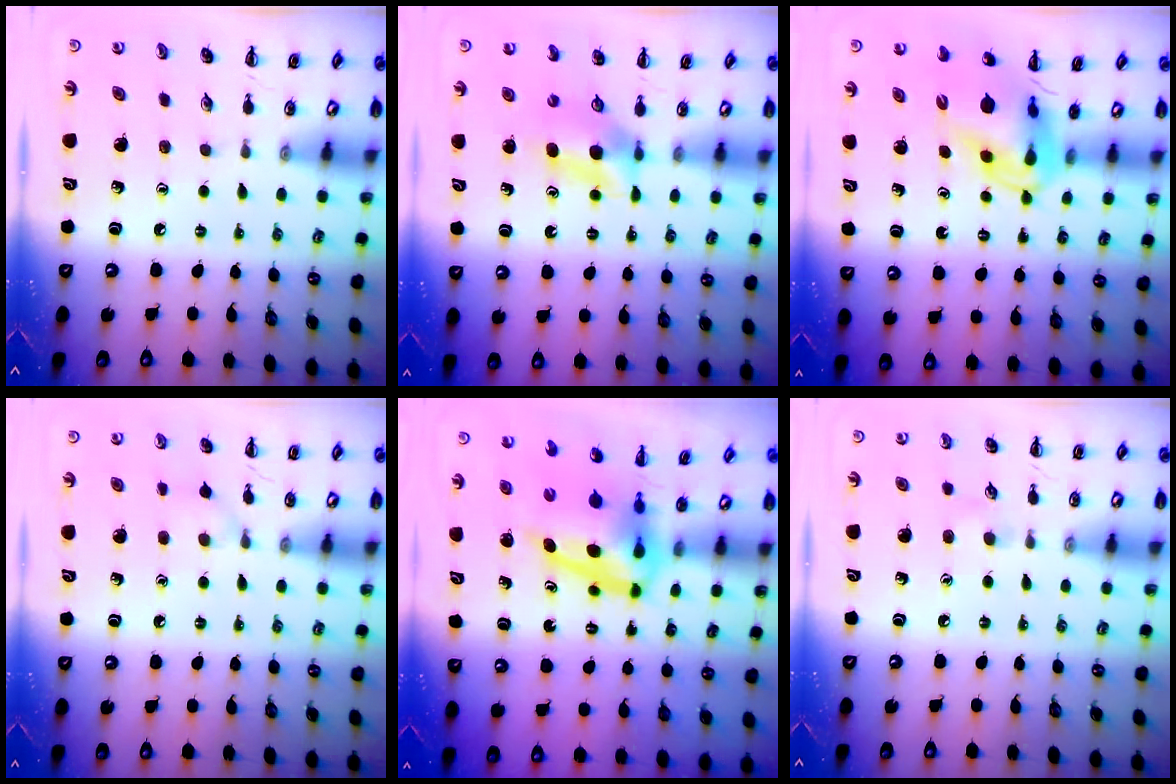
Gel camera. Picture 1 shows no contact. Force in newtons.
{"total": 4.4, "press": 4.3, "slide": 0.6}
{"total": 9.0, "press": 8.5, "slide": 2.9}
{"total": 6.4, "press": 6.1, "slide": 2.0}
{"total": 7.9, "press": 7.5, "slide": 2.3}
{"total": 4.5, "press": 4.1, "slide": 1.7}